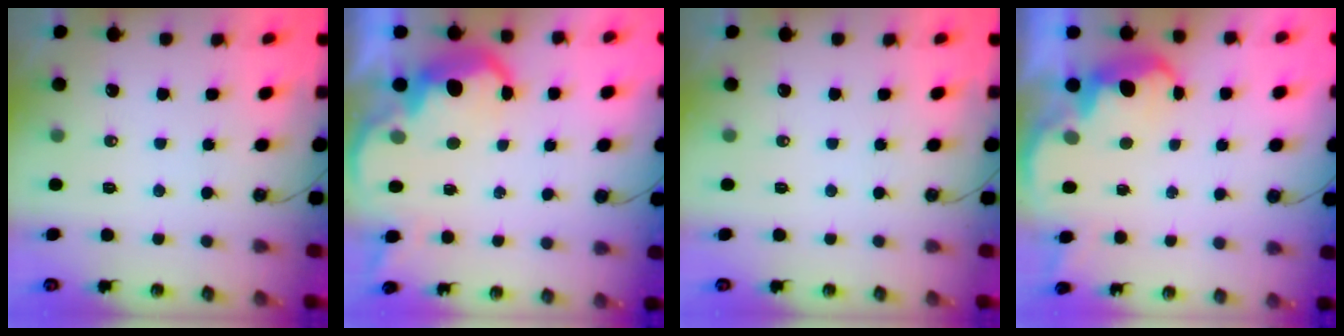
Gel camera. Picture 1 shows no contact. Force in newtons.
{"total": 6.6, "press": 6.5, "slide": 0.6}
{"total": 0.0}
{"total": 3.8, "press": 3.6, "slide": 1.0}